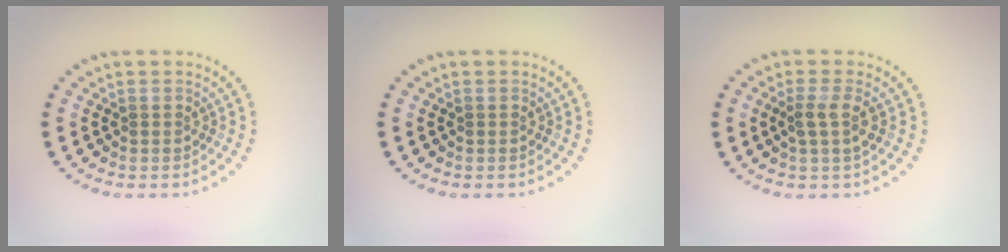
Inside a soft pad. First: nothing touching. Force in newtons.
{"total": 0.0}
{"total": 1.8, "press": 1.5, "slide": 1.0}